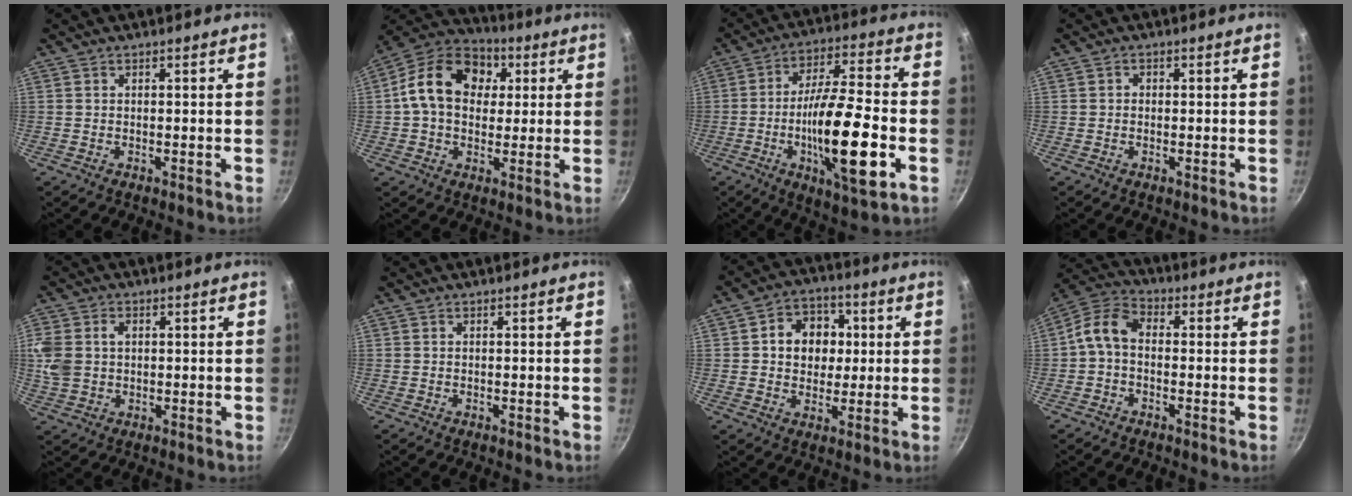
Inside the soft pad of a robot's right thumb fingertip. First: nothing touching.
{"total": 16.5, "force": [3.4, 12.3, 10.4], "torque": [-0.153, 0.021, 0.039]}
{"total": 20.1, "force": [-5.2, 5.3, 18.7], "torque": [-0.317, 0.019, -0.089]}
{"total": 0.8, "force": [-0.1, 0.8, 0.3], "torque": [-0.004, 0.004, -0.002]}
{"total": 9.4, "force": [1.5, 7.3, 5.7], "torque": [-0.128, 0.012, 0.028]}
{"total": 0.0}
{"total": 10.5, "force": [1.6, 8.6, 5.7], "torque": [-0.048, 0.005, 0.017]}
{"total": 6.9, "force": [-0.9, 4.8, 4.9], "torque": [-0.097, 0.031, -0.034]}